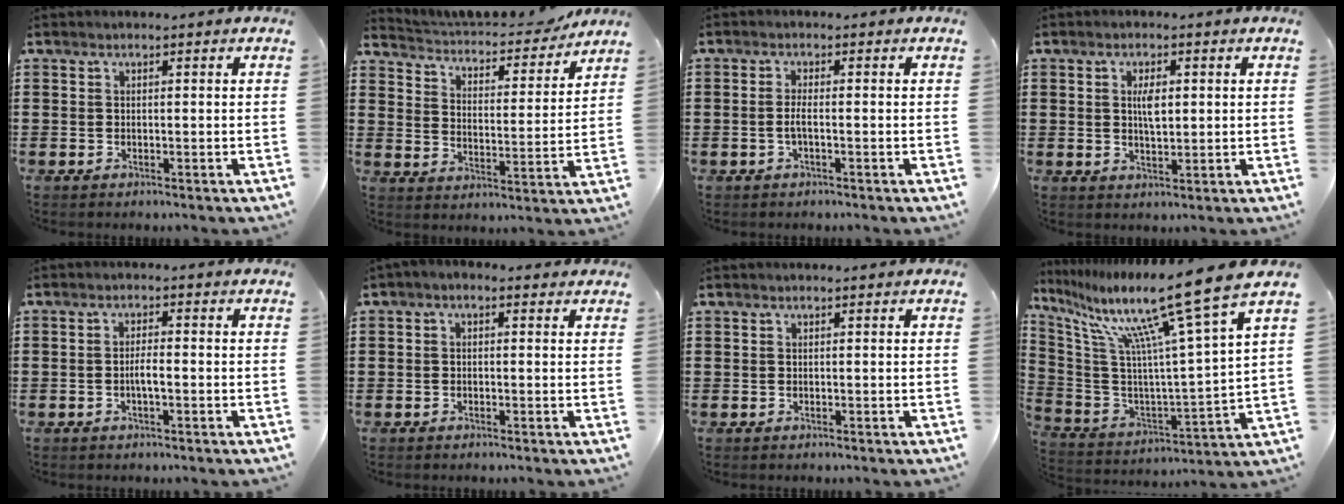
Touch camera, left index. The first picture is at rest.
{"total": 4.9, "force": [4.6, 1.0, 1.1], "torque": [-0.047, -0.031, 0.076]}
{"total": 1.9, "force": [-0.7, 0.2, 1.8], "torque": [-0.049, -0.006, -0.018]}
{"total": 3.4, "force": [0.8, 1.4, 3.0], "torque": [-0.047, 0.001, 0.007]}
{"total": 2.4, "force": [-0.6, 0.5, 2.2], "torque": [-0.049, -0.001, -0.013]}
{"total": 1.0, "force": [-0.4, 0.6, 0.8], "torque": [-0.015, 0.002, -0.009]}
{"total": 0.0}
{"total": 15.8, "force": [11.1, 0.4, 11.3], "torque": [-0.231, -0.068, 0.168]}